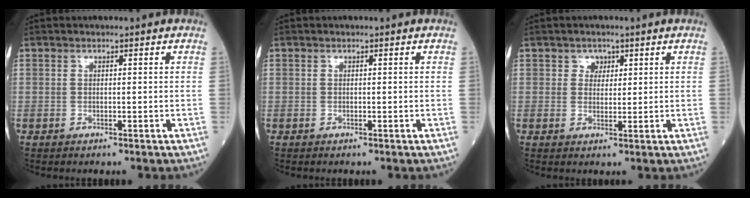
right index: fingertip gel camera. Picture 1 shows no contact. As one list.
[{"total": 0.0}, {"total": 2.1, "force": [1.1, 1.7, 0.7], "torque": [-0.010, 0.000, 0.017]}]